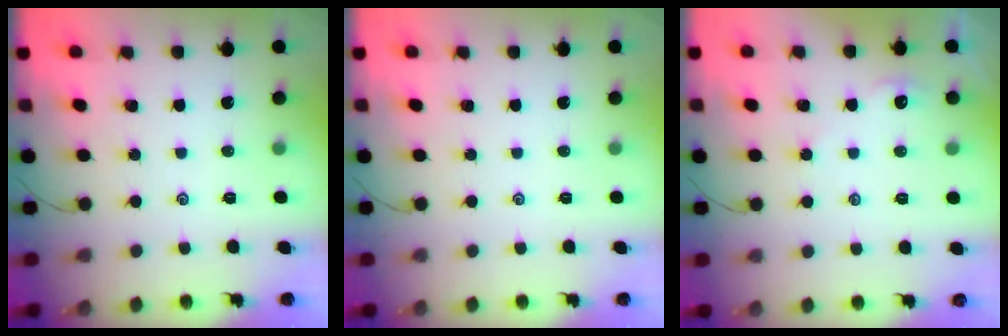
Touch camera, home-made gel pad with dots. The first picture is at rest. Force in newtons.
{"total": 0.0}
{"total": 2.9, "press": 2.9, "slide": 0.4}